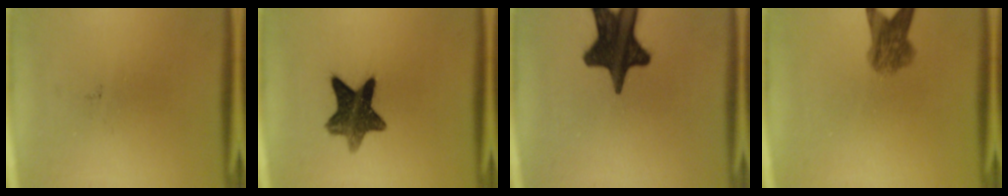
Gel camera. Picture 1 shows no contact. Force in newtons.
{"total": 10.1}
{"total": 17.1}
{"total": 5.2}